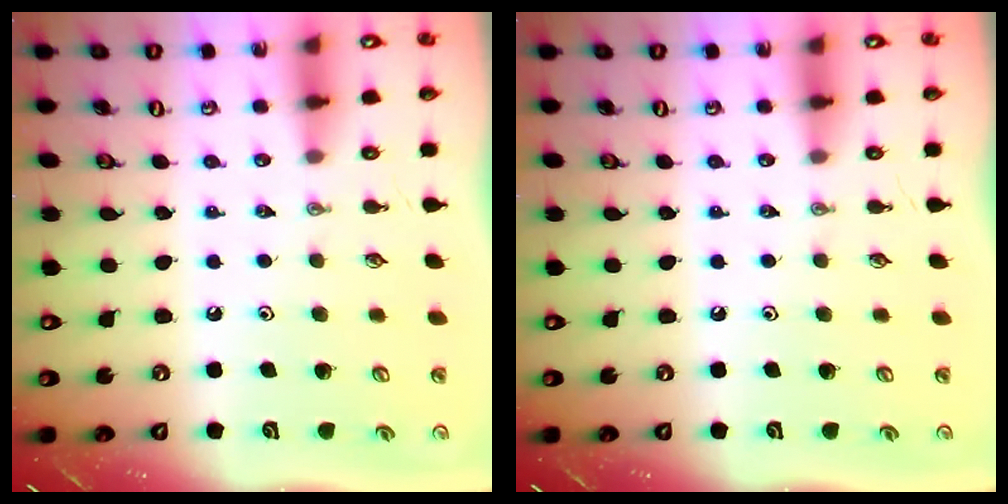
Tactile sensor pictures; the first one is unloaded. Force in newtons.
{"total": 0.0}